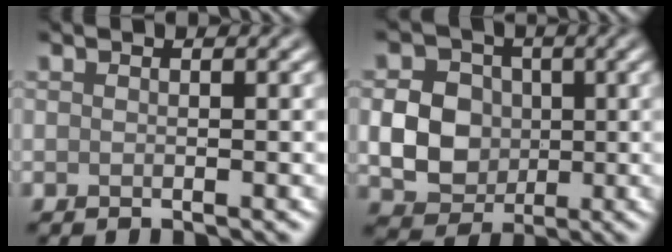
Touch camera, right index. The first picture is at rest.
{"total": 5.6, "force": [-0.2, 4.8, 3.0], "torque": [-0.058, 0.001, -0.005]}